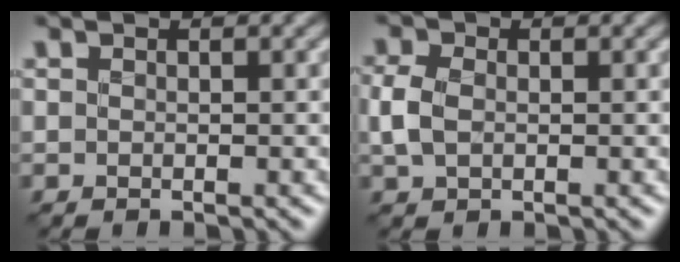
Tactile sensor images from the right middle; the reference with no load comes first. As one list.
[{"total": 2.1, "force": [-0.5, 1.5, 1.4], "torque": [-0.033, 0.000, -0.017]}]